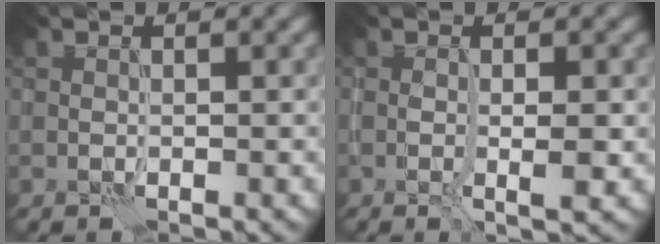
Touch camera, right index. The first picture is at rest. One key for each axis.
{"total": 2.2, "fx": -0.1, "fy": 0.5, "fz": 2.1, "tx": -0.039, "ty": -0.007, "tz": 0.001}